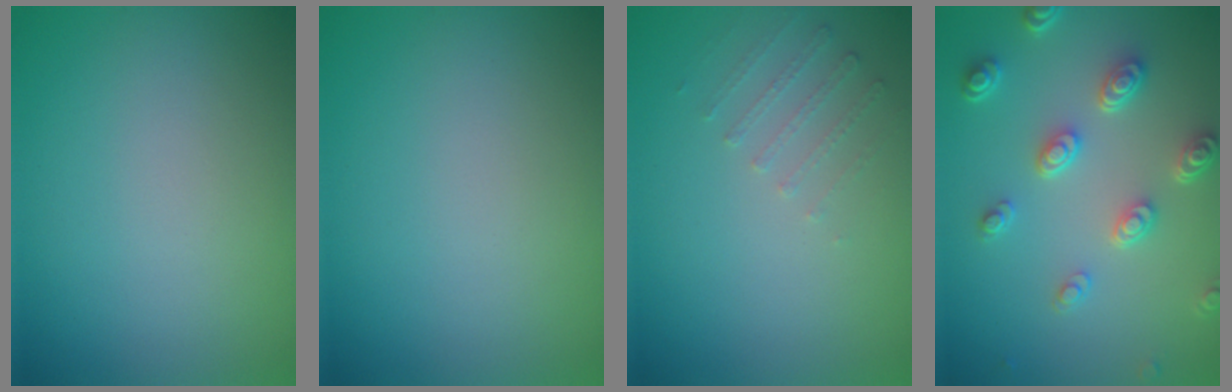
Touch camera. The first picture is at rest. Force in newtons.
{"total": 0.0}
{"total": 1.1, "press": 0.7, "slide": 0.8}
{"total": 4.5, "press": 3.4, "slide": 2.9}